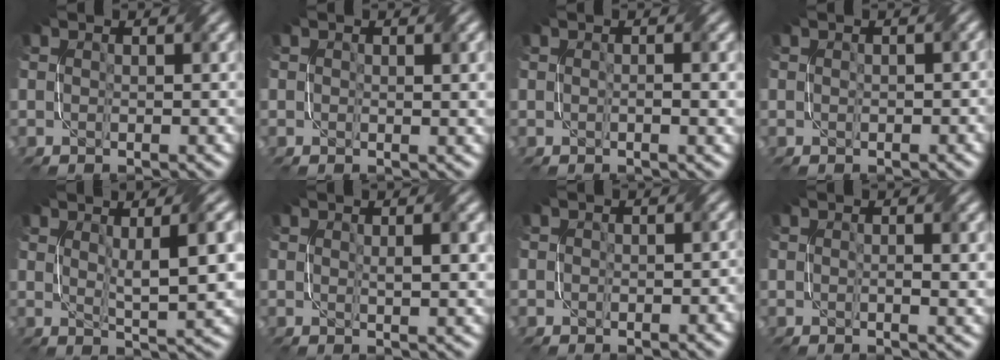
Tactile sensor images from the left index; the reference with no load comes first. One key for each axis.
{"total": 1.4, "fx": 0.6, "fy": 0.7, "fz": 1.1, "tx": -0.011, "ty": -0.001, "tz": 0.011}
{"total": 1.0, "fx": -0.1, "fy": 0.3, "fz": 1.0, "tx": -0.017, "ty": -0.002, "tz": 0.000}
{"total": 0.6, "fx": 0.0, "fy": 0.5, "fz": 0.3, "tx": -0.006, "ty": 0.001, "tz": 0.002}
{"total": 6.1, "fx": 1.6, "fy": 1.4, "fz": 5.7, "tx": -0.078, "ty": -0.002, "tz": 0.030}
{"total": 1.9, "fx": 0.5, "fy": 0.5, "fz": 1.8, "tx": -0.025, "ty": 0.001, "tz": 0.013}
{"total": 1.2, "fx": 0.0, "fy": 1.0, "fz": 0.6, "tx": -0.007, "ty": -0.005, "tz": -0.002}
{"total": 1.2, "fx": 0.2, "fy": 0.3, "fz": 1.1, "tx": -0.020, "ty": -0.002, "tz": 0.005}